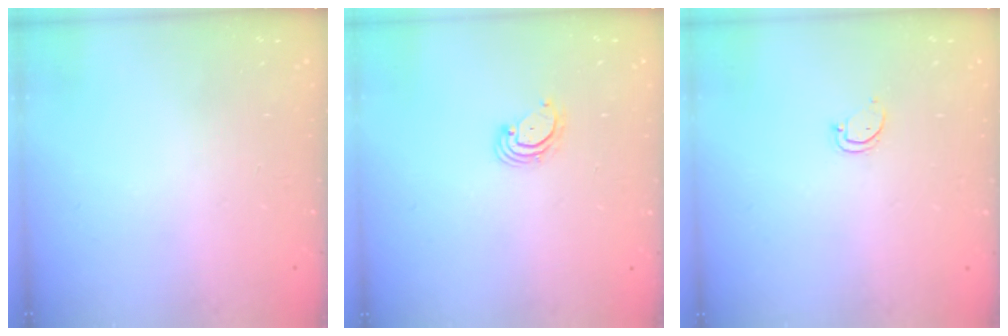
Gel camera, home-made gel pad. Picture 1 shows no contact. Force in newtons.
{"total": 2.9, "press": 2.9, "slide": 0.4}
{"total": 2.6, "press": 2.6, "slide": 0.3}